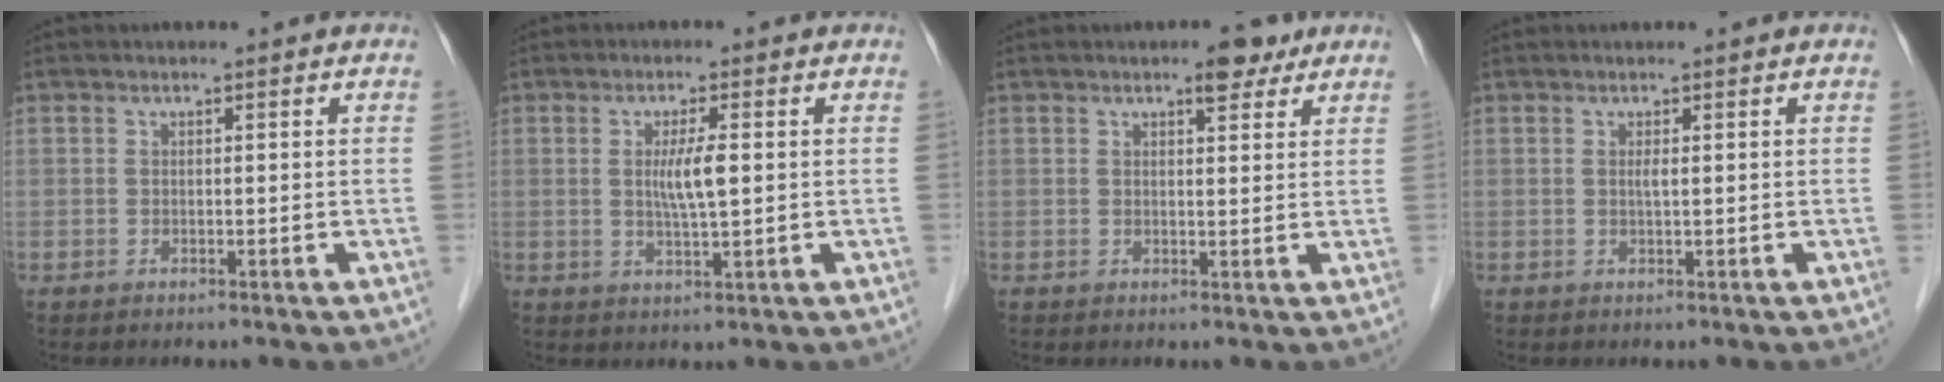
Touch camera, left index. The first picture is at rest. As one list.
[{"total": 4.2, "force": [0.4, 0.3, 4.1], "torque": [-0.075, -0.006, 0.007]}, {"total": 3.5, "force": [2.4, 1.3, 2.1], "torque": [-0.028, 0.004, 0.032]}, {"total": 0.7, "force": [0.2, 0.0, 0.6], "torque": [-0.015, -0.001, 0.005]}]